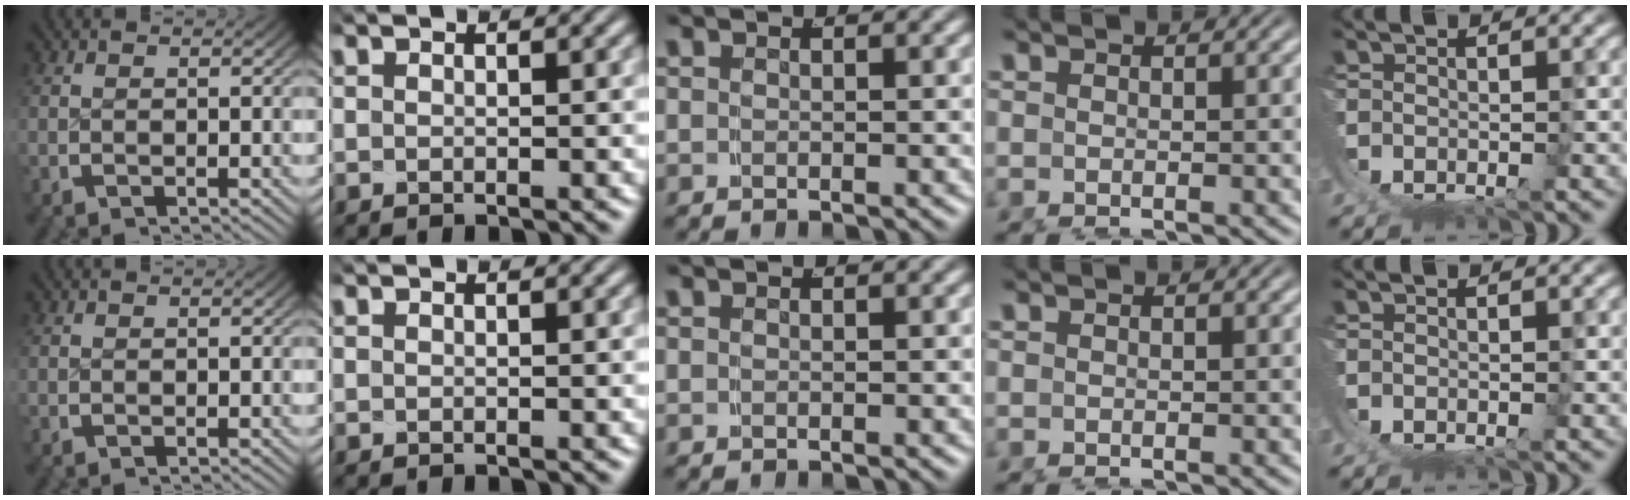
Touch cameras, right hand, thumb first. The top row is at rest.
{}